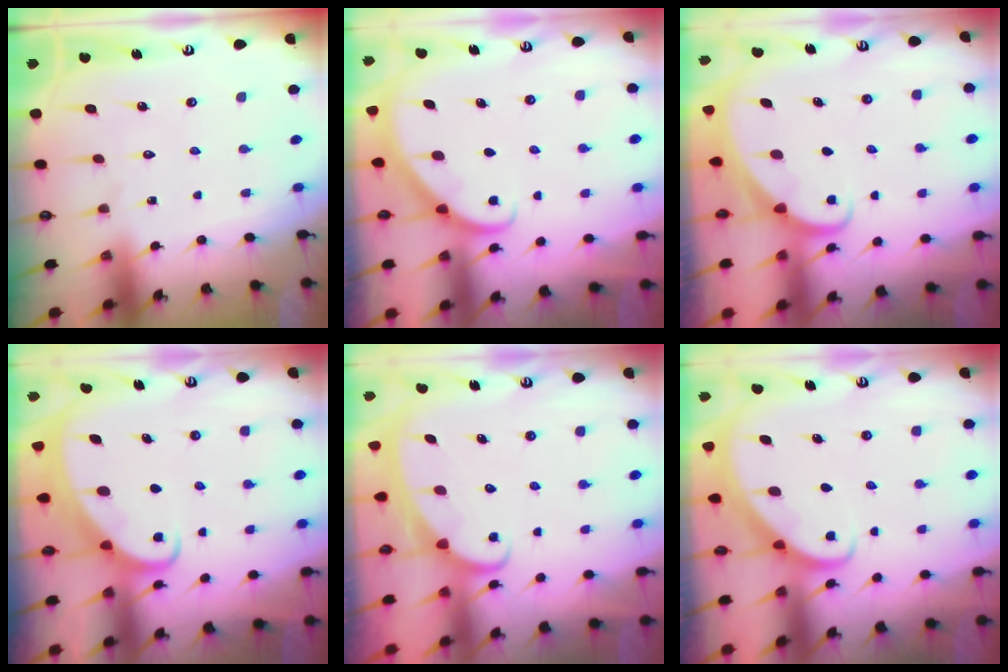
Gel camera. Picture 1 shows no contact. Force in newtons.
{"total": 3.7, "press": 3.7, "slide": 0.1}
{"total": 1.9, "press": 1.9, "slide": 0.1}
{"total": 2.7, "press": 2.7, "slide": 0.3}
{"total": 2.4, "press": 2.4, "slide": 0.4}
{"total": 2.8, "press": 2.8, "slide": 0.1}